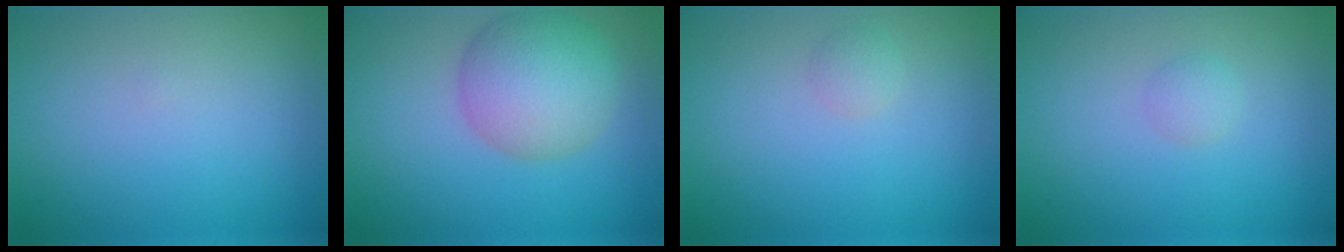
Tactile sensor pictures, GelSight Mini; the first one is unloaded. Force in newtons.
{"total": 6.5, "press": 6.5, "slide": 0.2}
{"total": 1.0, "press": 1.0, "slide": 0.1}
{"total": 1.0, "press": 1.0, "slide": 0.0}